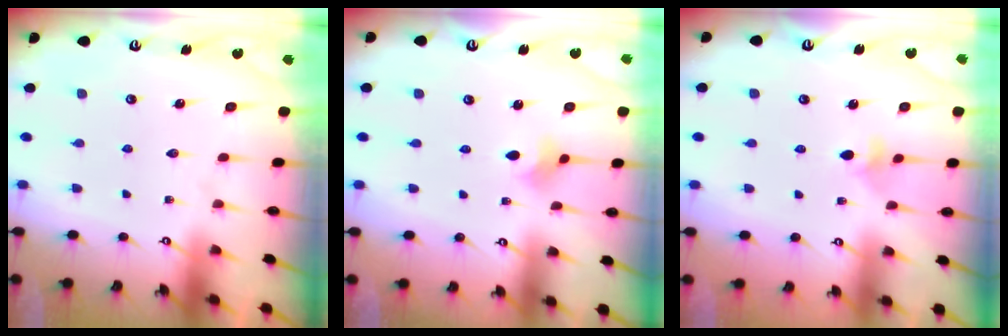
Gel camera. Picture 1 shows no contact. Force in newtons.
{"total": 3.2, "press": 3.2, "slide": 0.7}
{"total": 3.6, "press": 3.6, "slide": 0.7}